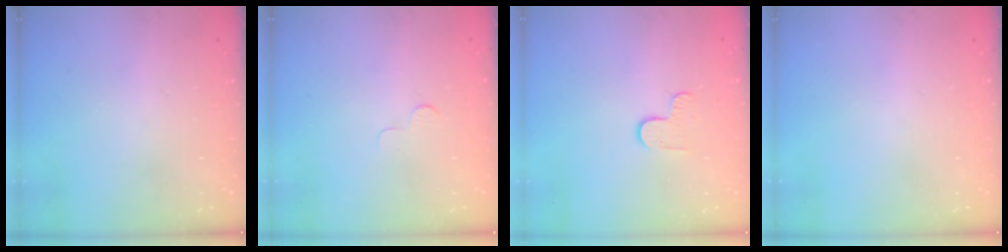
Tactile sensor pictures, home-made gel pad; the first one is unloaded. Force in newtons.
{"total": 2.5, "press": 2.5, "slide": 0.2}
{"total": 4.7, "press": 4.7, "slide": 0.4}
{"total": 0.0}